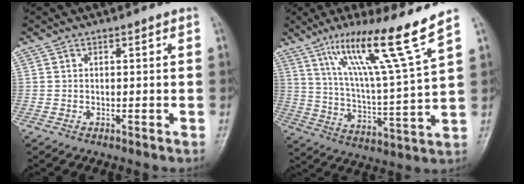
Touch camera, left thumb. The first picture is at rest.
{"total": 16.6, "force": [10.6, -0.6, 12.8], "torque": [-0.213, -0.056, 0.182]}